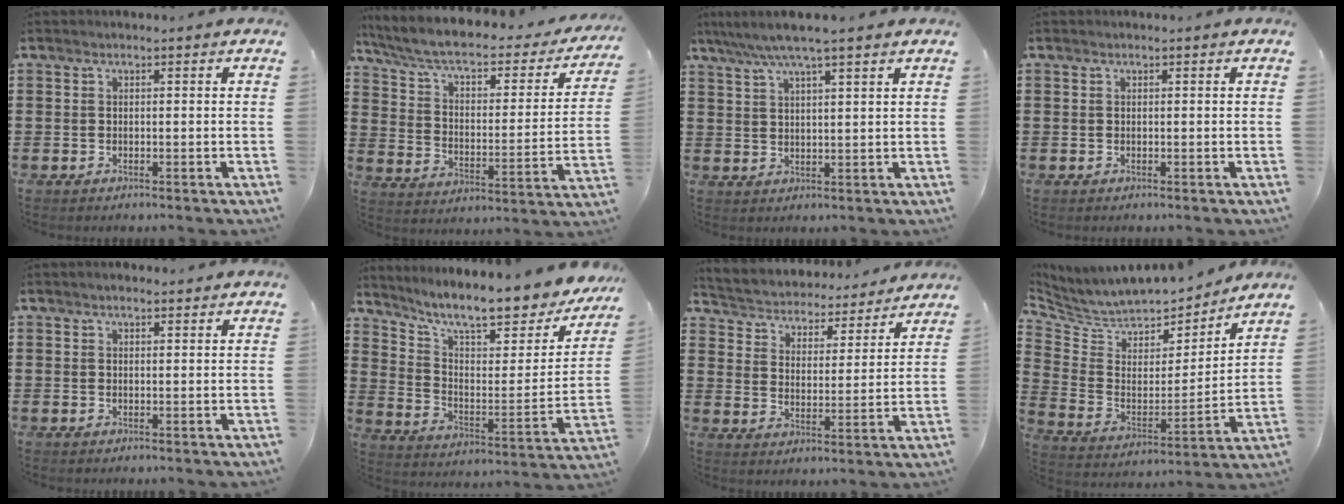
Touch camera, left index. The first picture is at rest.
{"total": 6.3, "force": [4.9, 1.5, 3.6], "torque": [-0.092, -0.035, 0.080]}
{"total": 5.3, "force": [4.1, -0.1, 3.3], "torque": [-0.075, -0.009, 0.071]}
{"total": 0.0}
{"total": 1.3, "force": [1.1, 0.4, 0.5], "torque": [-0.011, 0.003, 0.020]}
{"total": 10.4, "force": [8.6, 1.3, 5.7], "torque": [-0.122, -0.064, 0.138]}
{"total": 3.9, "force": [3.8, 0.3, -0.3], "torque": [-0.021, -0.035, 0.058]}
{"total": 5.5, "force": [5.2, 1.9, 0.1], "torque": [-0.043, -0.047, 0.086]}